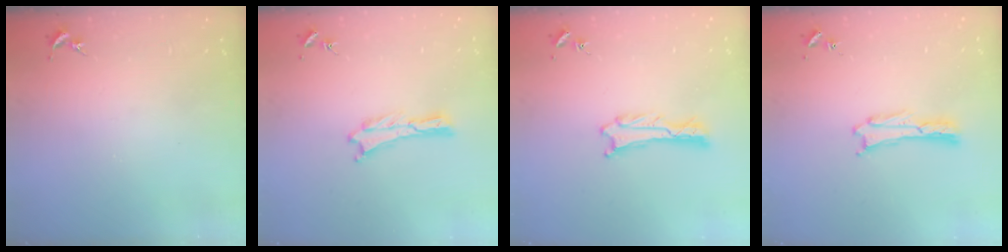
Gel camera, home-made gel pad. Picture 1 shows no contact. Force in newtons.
{"total": 0.0}
{"total": 0.9, "press": 0.8, "slide": 0.1}
{"total": 0.0}